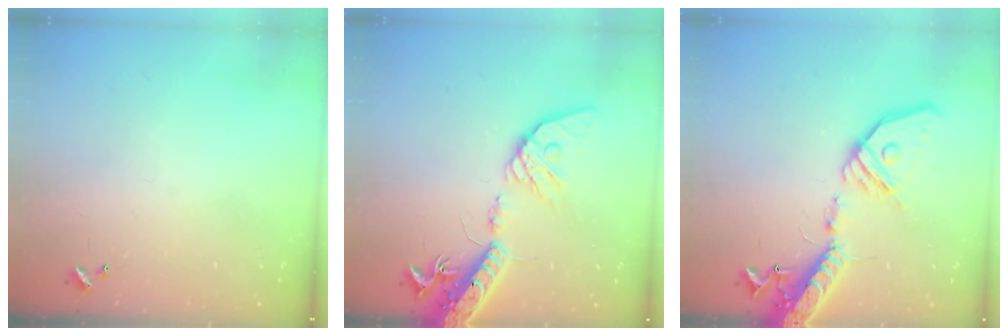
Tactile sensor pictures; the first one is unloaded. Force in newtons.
{"total": 18.0, "press": 17.7, "slide": 3.3}
{"total": 19.7, "press": 19.4, "slide": 3.9}